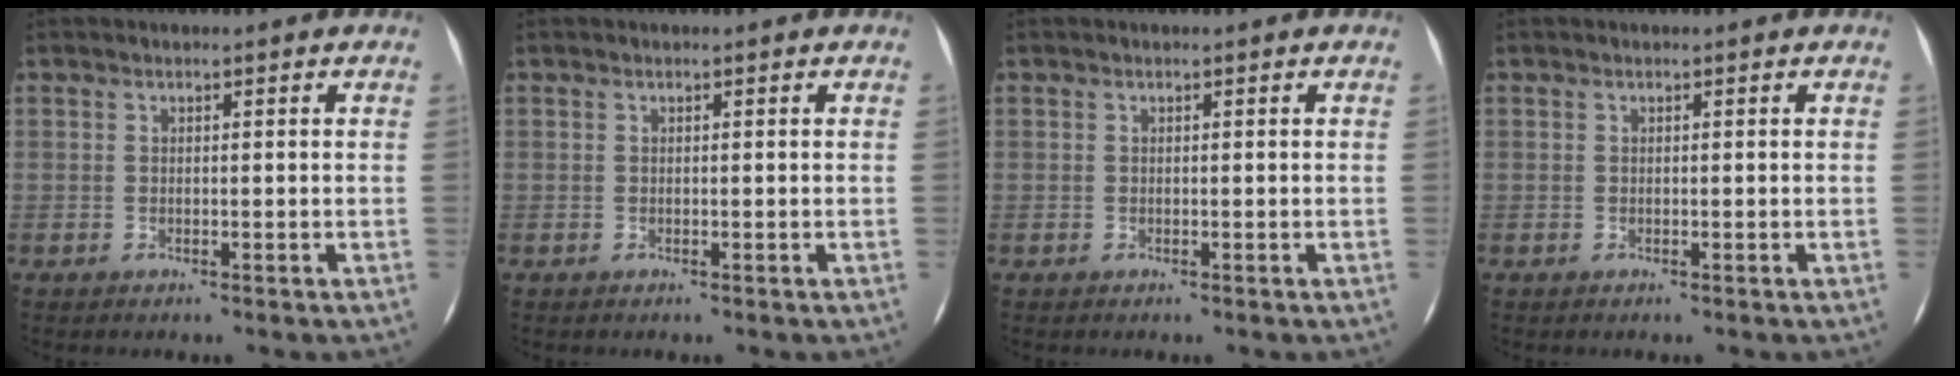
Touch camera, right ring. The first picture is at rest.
{"total": 0.0}
{"total": 0.0}
{"total": 0.0}